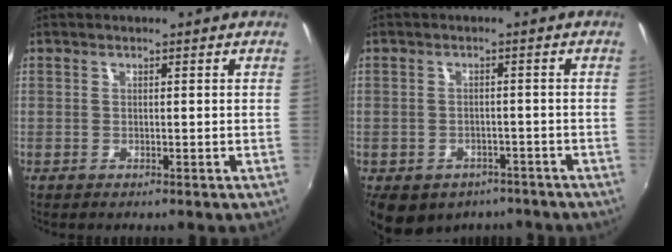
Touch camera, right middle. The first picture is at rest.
{"total": 11.8, "force": [-7.7, 7.5, 5.0], "torque": [-0.119, -0.018, -0.096]}